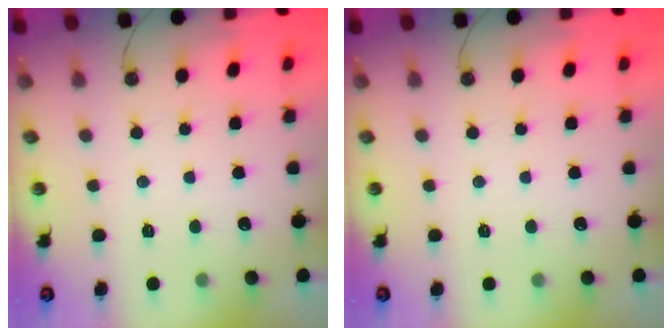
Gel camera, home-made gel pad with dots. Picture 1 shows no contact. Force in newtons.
{"total": 0.0}